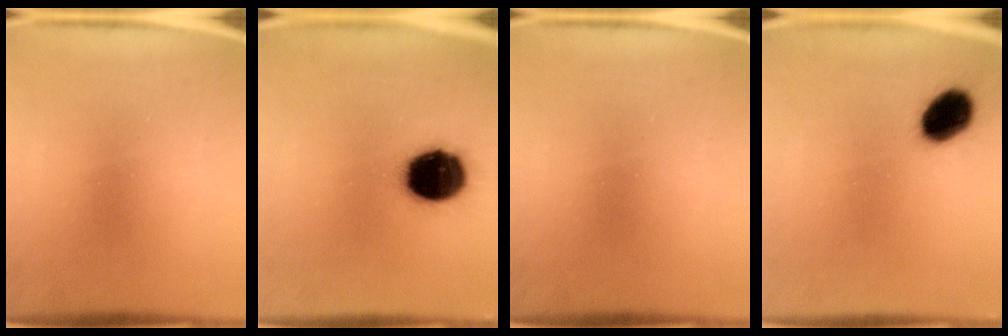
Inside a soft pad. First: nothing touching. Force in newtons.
{"total": 17.0}
{"total": 0.0}
{"total": 8.8}